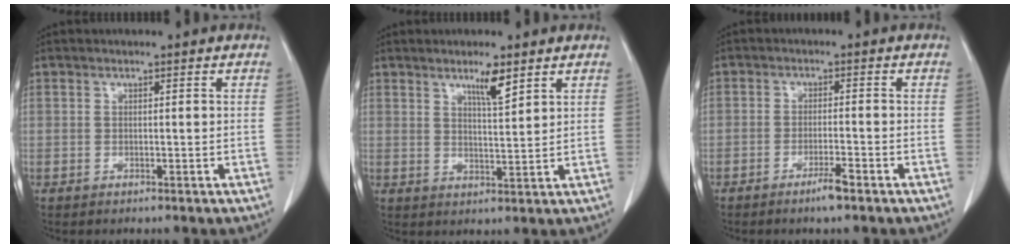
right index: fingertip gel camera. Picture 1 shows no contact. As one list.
[{"total": 4.4, "force": [2.9, 0.4, 3.2], "torque": [-0.056, -0.005, 0.052]}, {"total": 3.0, "force": [-2.0, 0.1, 2.2], "torque": [-0.037, -0.001, -0.034]}]